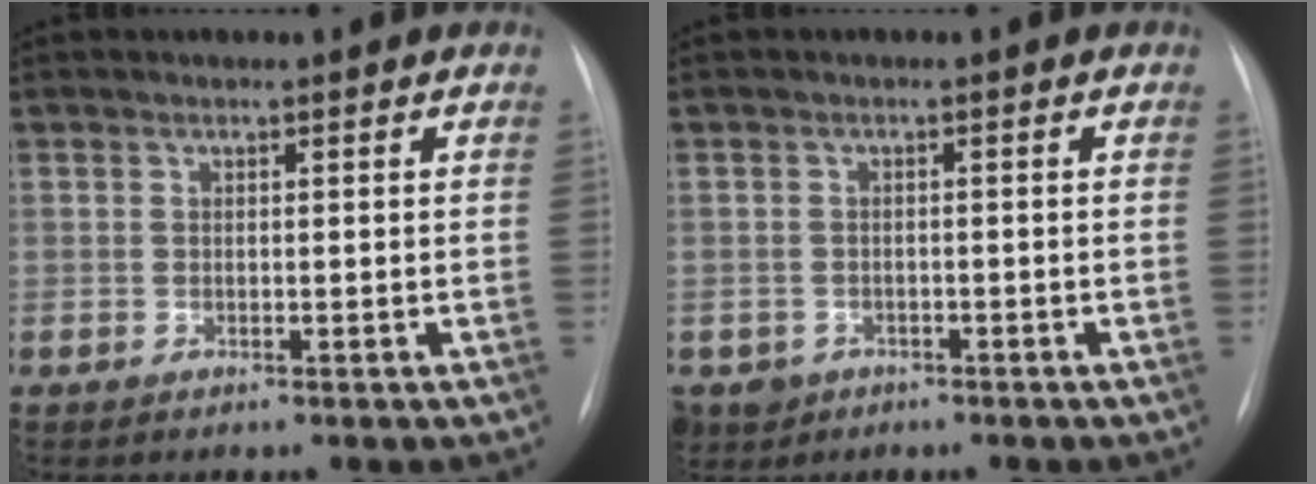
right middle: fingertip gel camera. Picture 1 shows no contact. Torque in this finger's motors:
{"motor_torque": [0.07, -0.07, 0.06, 0.01]}